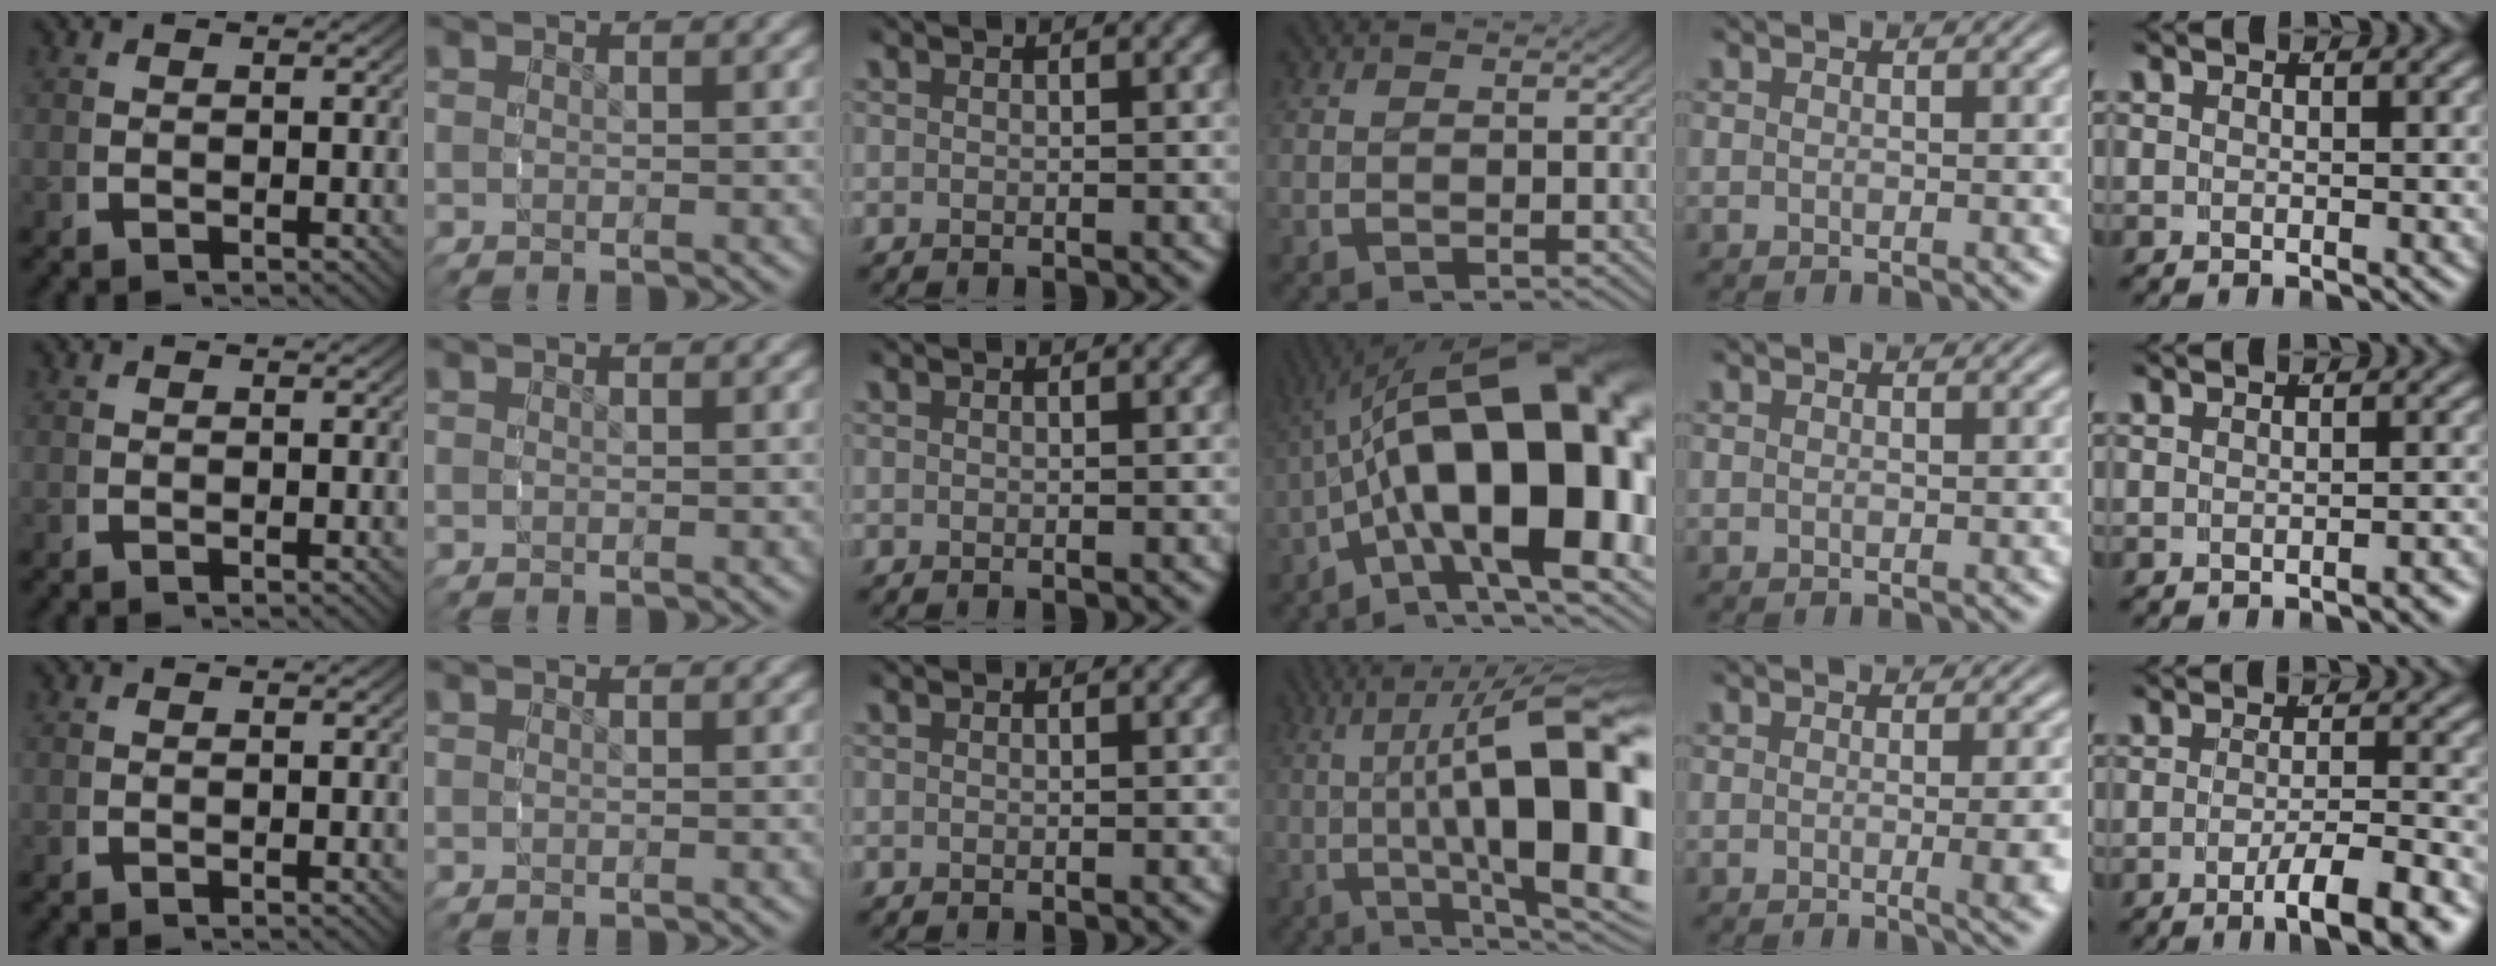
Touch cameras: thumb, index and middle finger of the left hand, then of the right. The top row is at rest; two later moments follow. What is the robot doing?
{"motion": "grasp_and_lifting", "object": "dispenser bottle"}